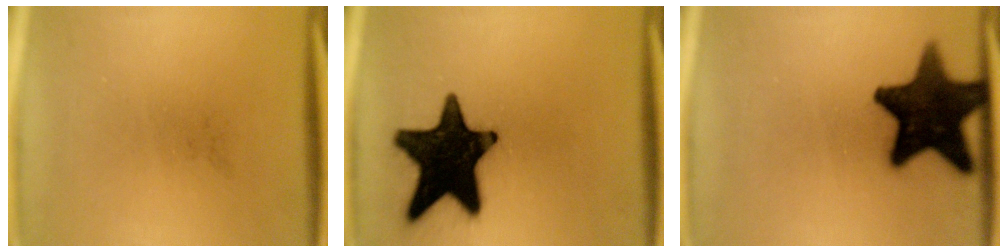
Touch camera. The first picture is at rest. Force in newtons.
{"total": 19.3}
{"total": 16.2}